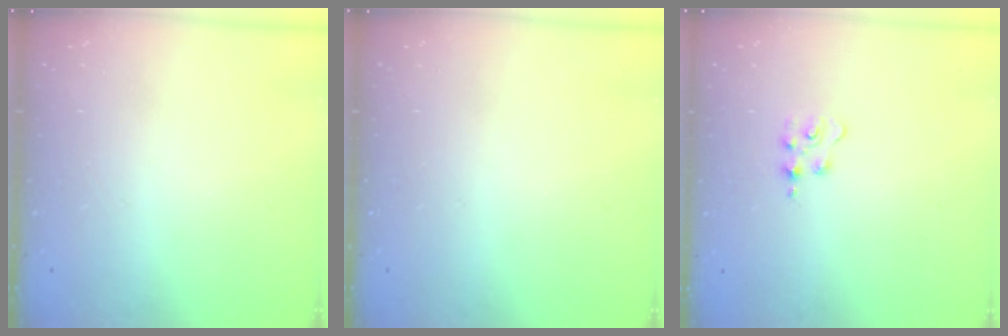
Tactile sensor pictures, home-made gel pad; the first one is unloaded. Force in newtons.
{"total": 0.0}
{"total": 1.8, "press": 1.8, "slide": 0.4}